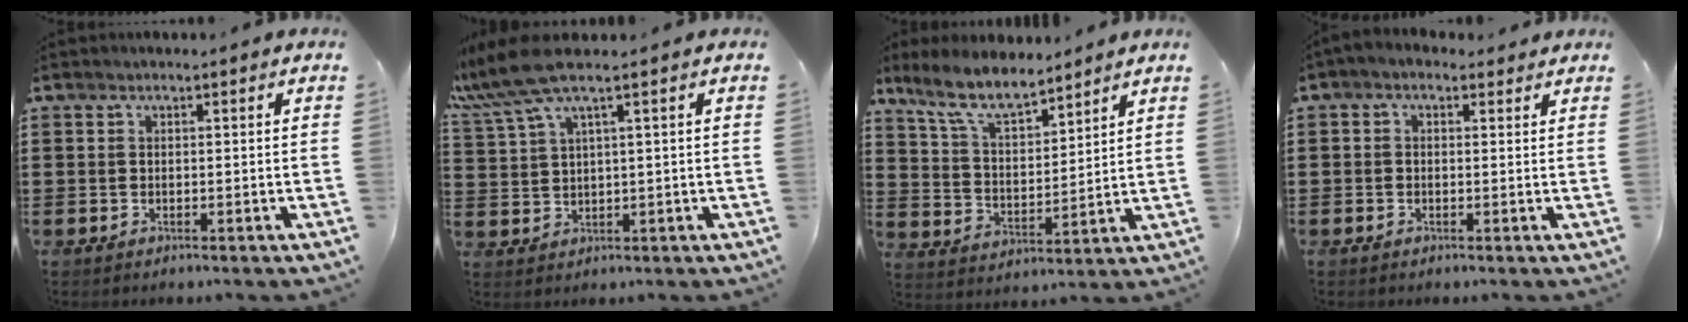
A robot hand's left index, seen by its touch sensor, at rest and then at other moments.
{"total": 5.8, "force": [3.5, 0.5, 4.6], "torque": [-0.114, -0.008, 0.058]}
{"total": 8.5, "force": [7.2, 1.9, 4.0], "torque": [-0.103, -0.021, 0.131]}
{"total": 1.3, "force": [-0.3, 1.1, 0.7], "torque": [-0.016, 0.005, -0.006]}